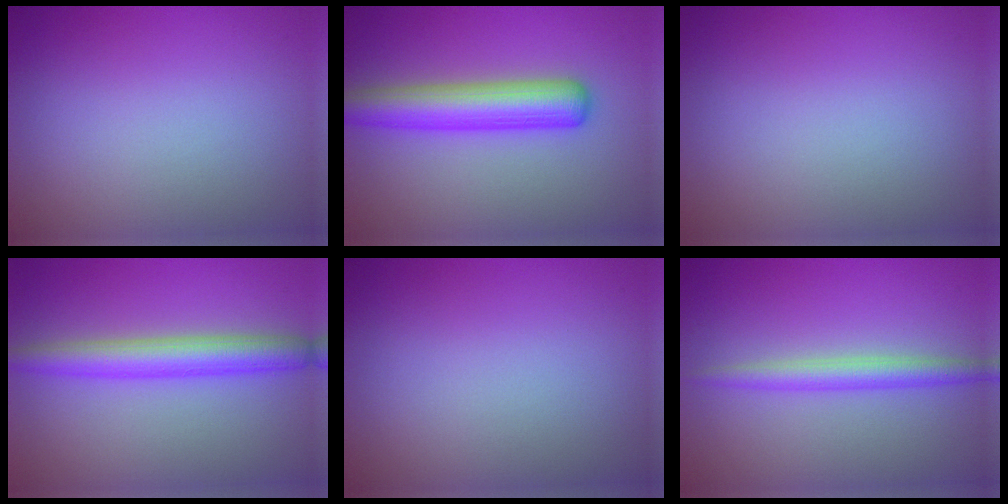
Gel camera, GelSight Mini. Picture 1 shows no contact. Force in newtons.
{"total": 5.5, "press": 5.5, "slide": 0.3}
{"total": 0.0}
{"total": 4.3, "press": 4.3, "slide": 0.0}
{"total": 0.0}
{"total": 2.5, "press": 2.5, "slide": 0.1}